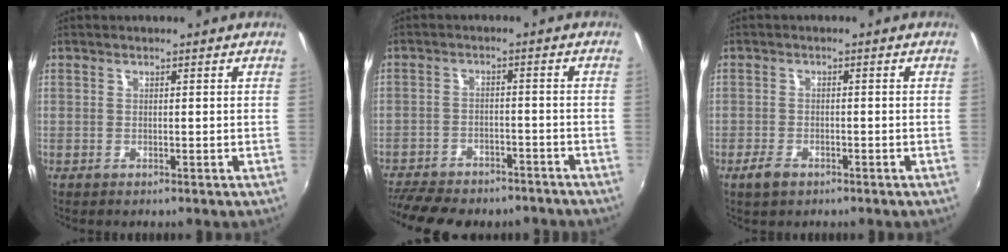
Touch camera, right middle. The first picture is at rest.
{"total": 15.4, "force": [-12.8, 5.9, 6.1], "torque": [-0.147, -0.015, -0.183]}
{"total": 2.9, "force": [-2.0, 1.5, 1.5], "torque": [-0.035, -0.003, -0.036]}